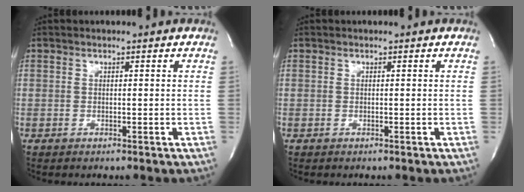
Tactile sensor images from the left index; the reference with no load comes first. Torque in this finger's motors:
{"motor_torque": [-0.05, -0.04, 0.02, 0.02]}